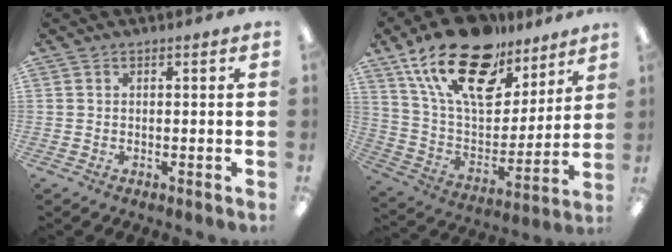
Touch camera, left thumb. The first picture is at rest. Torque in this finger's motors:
{"motor_torque": [0.67, 0.69, 1.53, -1.27, 0.48]}